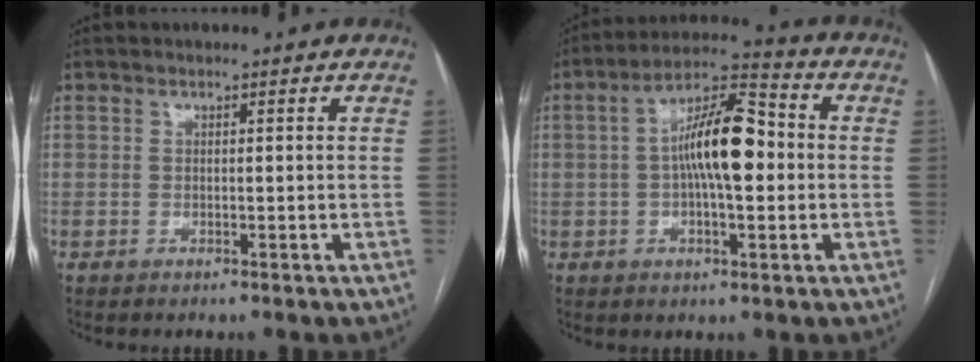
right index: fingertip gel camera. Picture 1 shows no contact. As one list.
[{"total": 11.7, "force": [0.2, 3.4, 11.1], "torque": [-0.202, 0.027, -0.002]}]